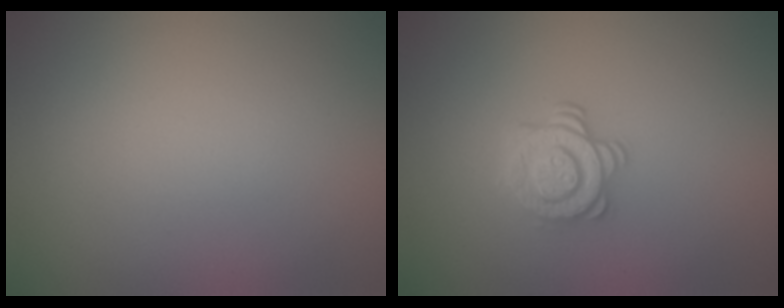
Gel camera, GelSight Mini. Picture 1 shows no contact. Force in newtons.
{"total": 3.0, "press": 2.6, "slide": 1.4}